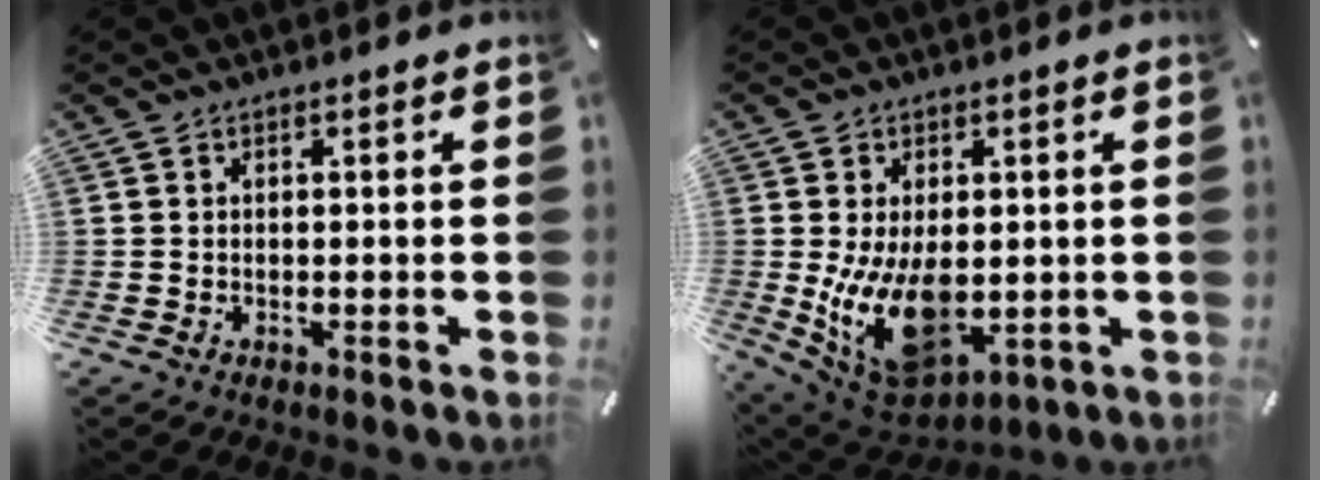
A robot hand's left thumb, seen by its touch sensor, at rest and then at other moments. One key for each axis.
{"total": 14.3, "fx": -0.9, "fy": 9.2, "fz": 10.9, "tx": -0.206, "ty": -0.010, "tz": -0.009}